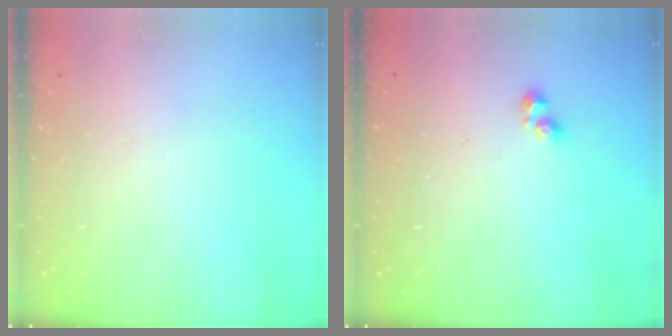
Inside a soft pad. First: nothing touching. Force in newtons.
{"total": 2.4, "press": 2.3, "slide": 0.4}